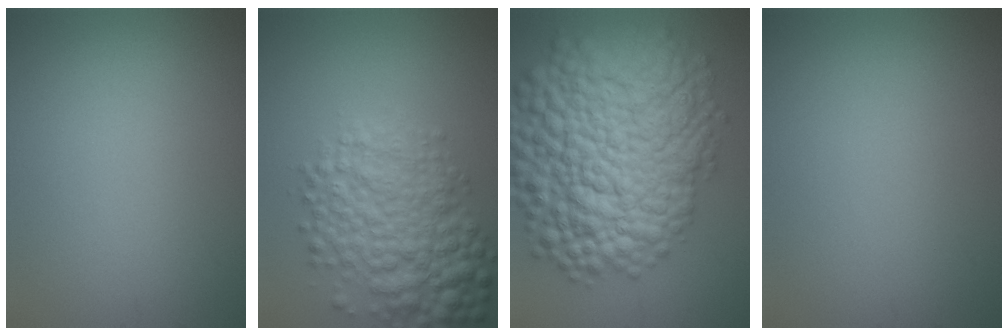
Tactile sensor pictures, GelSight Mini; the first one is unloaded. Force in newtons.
{"total": 7.4, "press": 7.4, "slide": 0.2}
{"total": 15.8, "press": 15.8, "slide": 0.6}
{"total": 0.0}